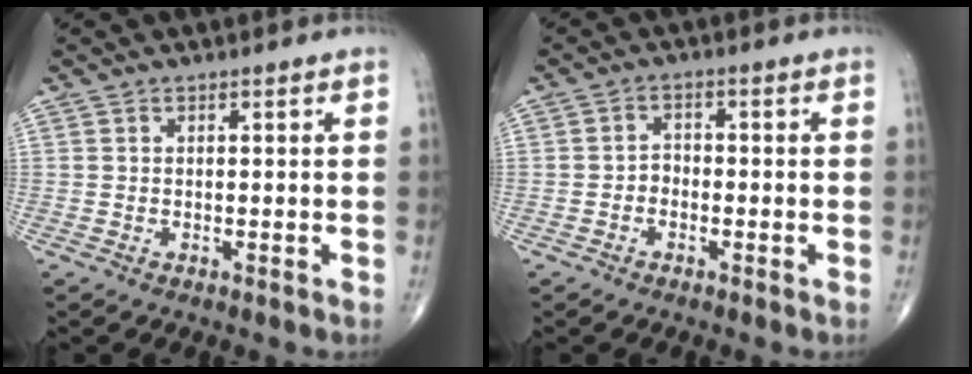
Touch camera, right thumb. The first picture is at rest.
{"total": 2.3, "force": [-1.0, 1.8, 1.1], "torque": [-0.005, 0.011, -0.024]}